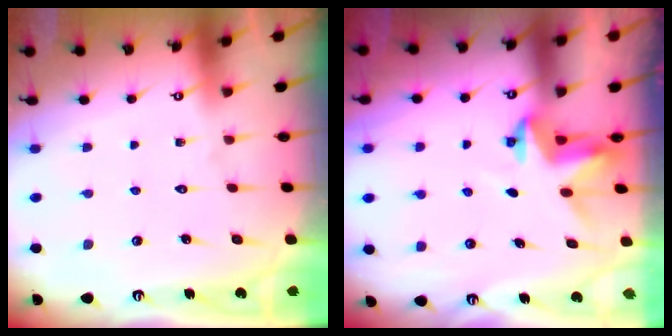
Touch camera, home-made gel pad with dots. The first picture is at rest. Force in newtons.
{"total": 3.3, "press": 3.3, "slide": 0.2}